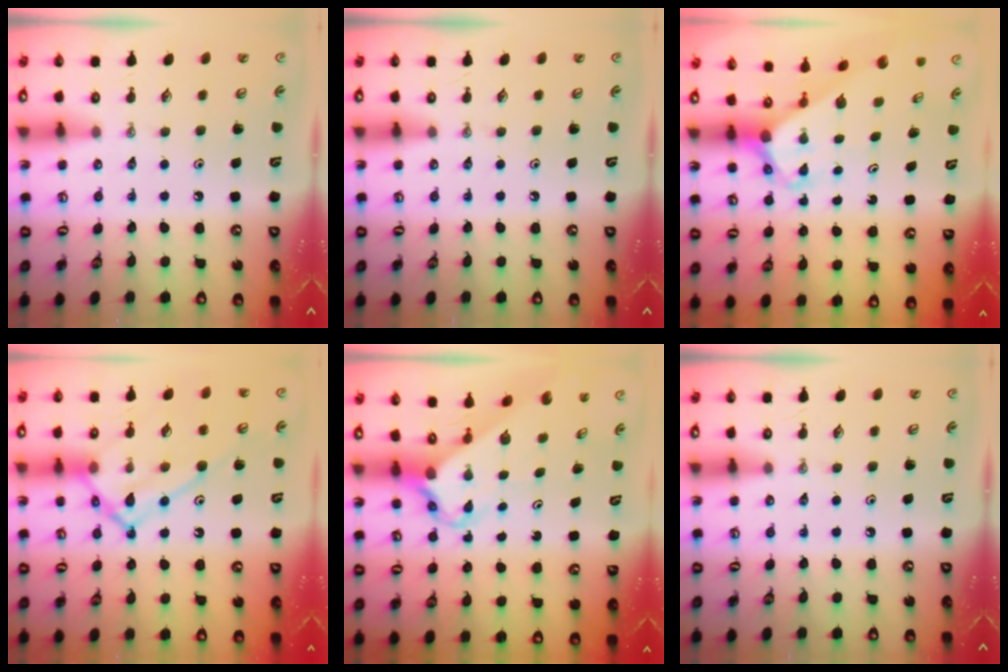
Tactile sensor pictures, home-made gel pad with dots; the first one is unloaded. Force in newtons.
{"total": 0.0}
{"total": 3.3, "press": 3.3, "slide": 0.2}
{"total": 16.0, "press": 15.9, "slide": 1.5}
{"total": 2.9, "press": 2.9, "slide": 0.2}
{"total": 0.0}